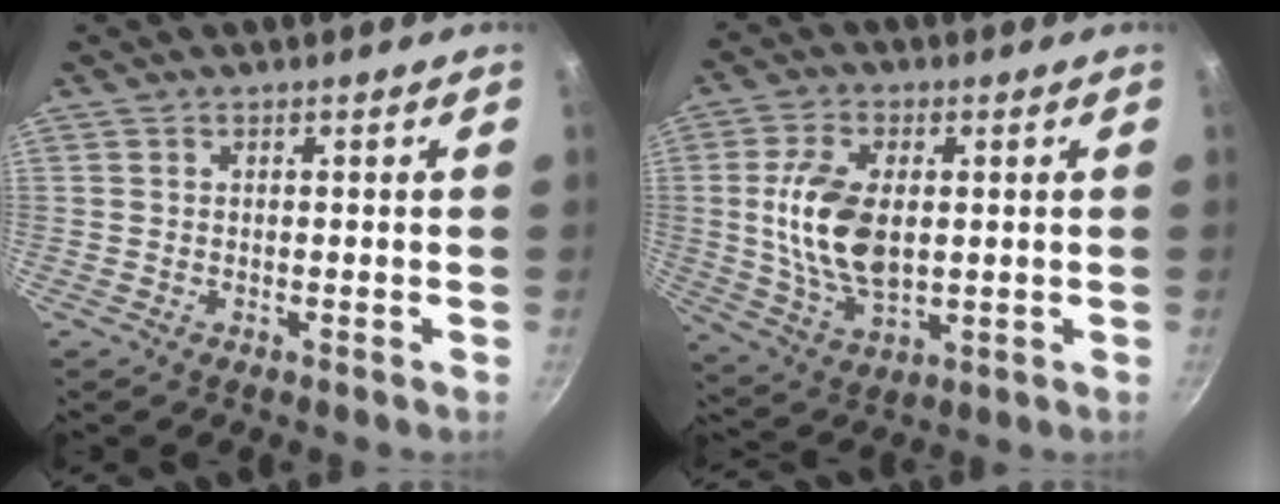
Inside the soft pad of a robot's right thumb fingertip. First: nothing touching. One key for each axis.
{"total": 13.6, "fx": 1.1, "fy": 7.8, "fz": 11.1, "tx": -0.203, "ty": -0.005, "tz": 0.026}